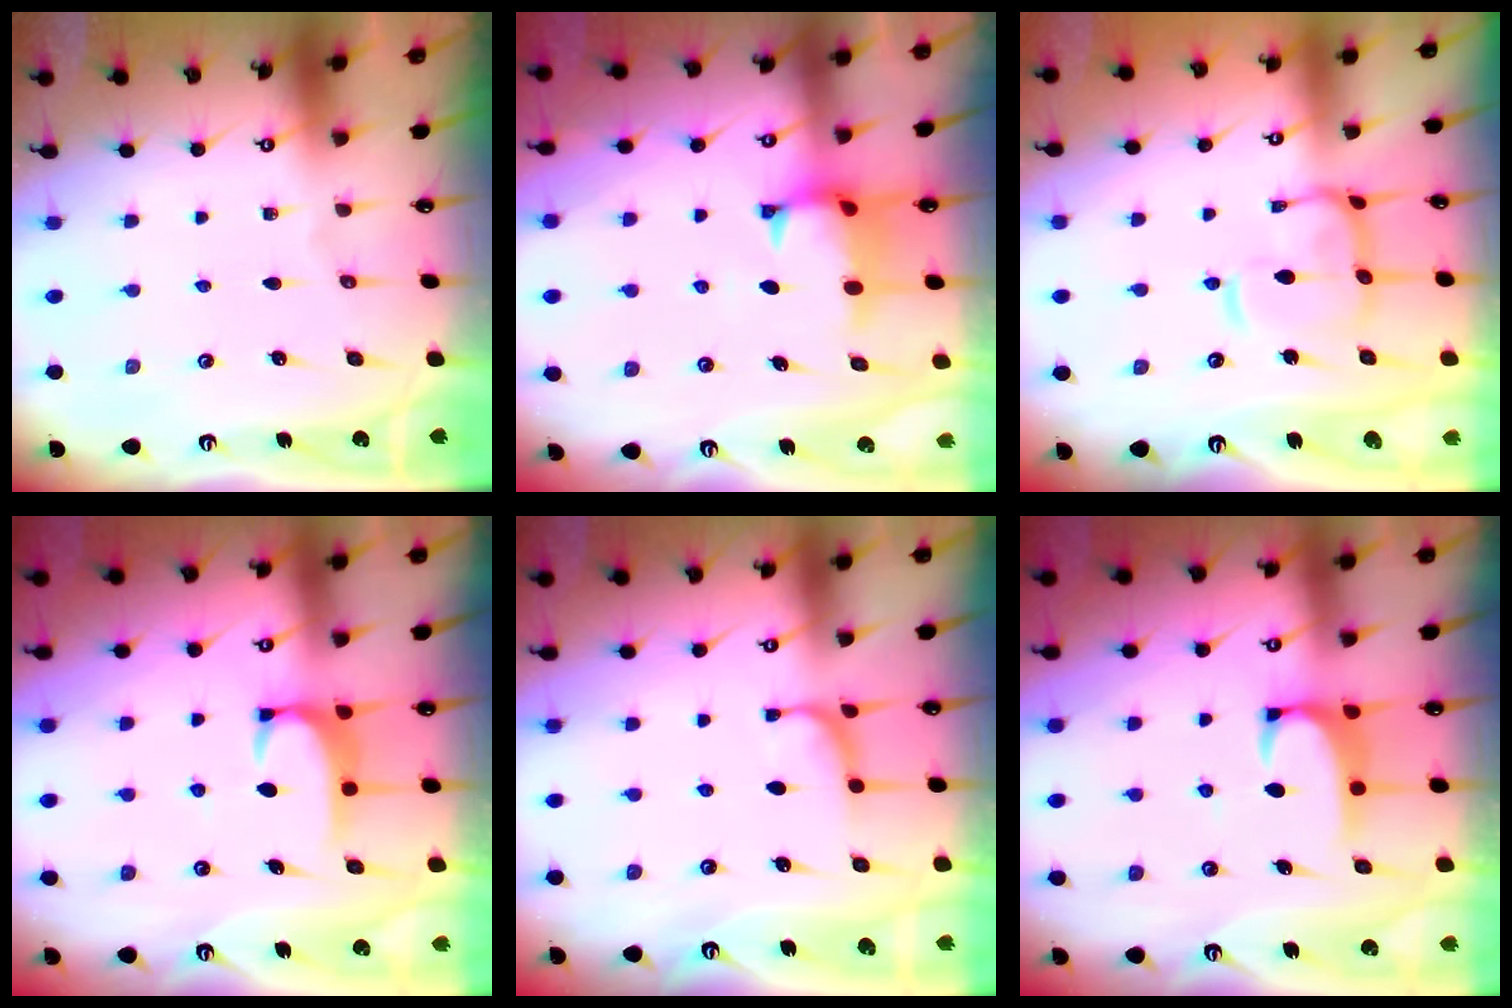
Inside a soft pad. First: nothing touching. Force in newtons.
{"total": 1.3, "press": 1.0, "slide": 0.8}
{"total": 7.7, "press": 7.6, "slide": 1.0}
{"total": 2.0, "press": 2.0, "slide": 0.5}
{"total": 0.0}
{"total": 2.0, "press": 2.0, "slide": 0.3}